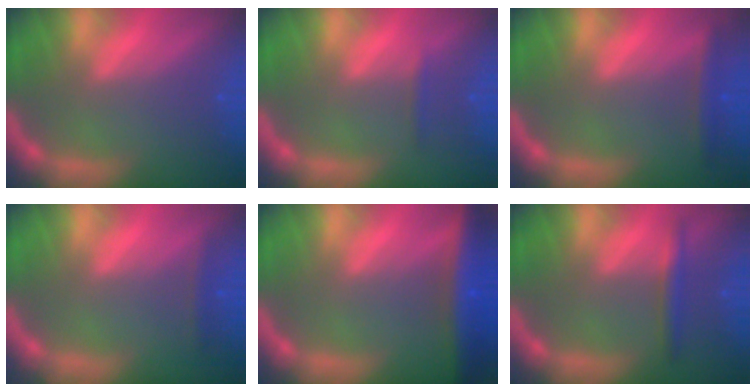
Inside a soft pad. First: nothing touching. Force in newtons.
{"total": 0.9}
{"total": 2.4}
{"total": 1.4}
{"total": 8.6}
{"total": 2.4}